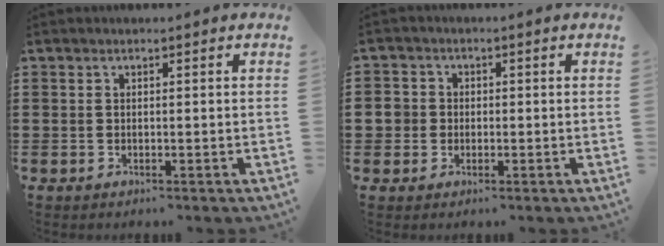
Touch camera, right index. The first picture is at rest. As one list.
[{"total": 2.6, "force": [-0.3, 2.5, 0.7], "torque": [-0.031, 0.005, -0.012]}]